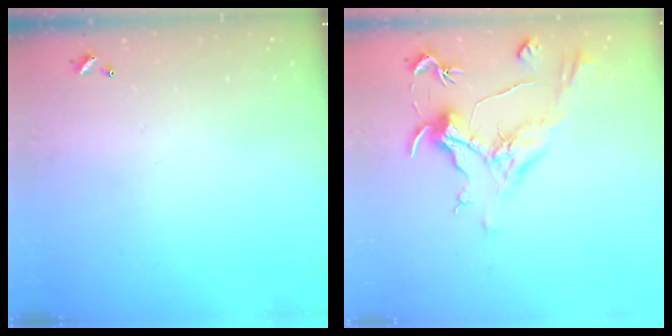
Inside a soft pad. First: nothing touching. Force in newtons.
{"total": 1.1, "press": 0.1, "slide": 1.1}